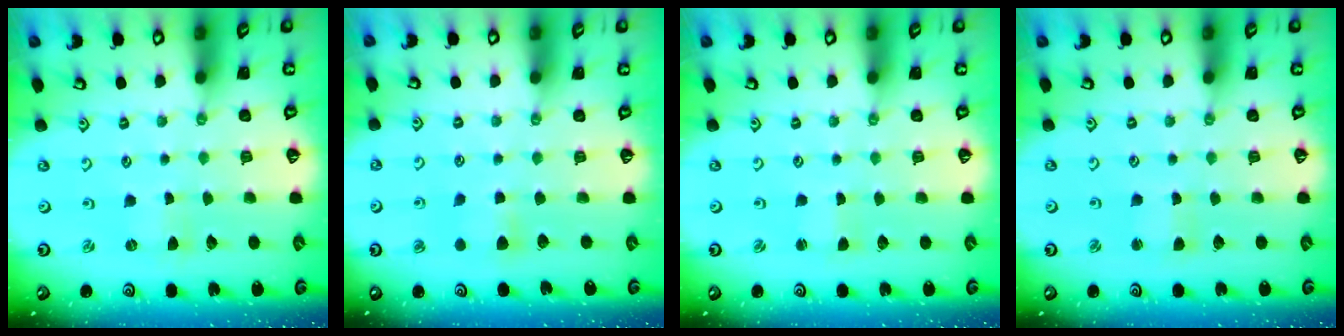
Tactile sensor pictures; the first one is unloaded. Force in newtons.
{"total": 4.2, "press": 4.1, "slide": 0.6}
{"total": 0.5, "press": 0.5, "slide": 0.1}
{"total": 1.7, "press": 1.7, "slide": 0.2}